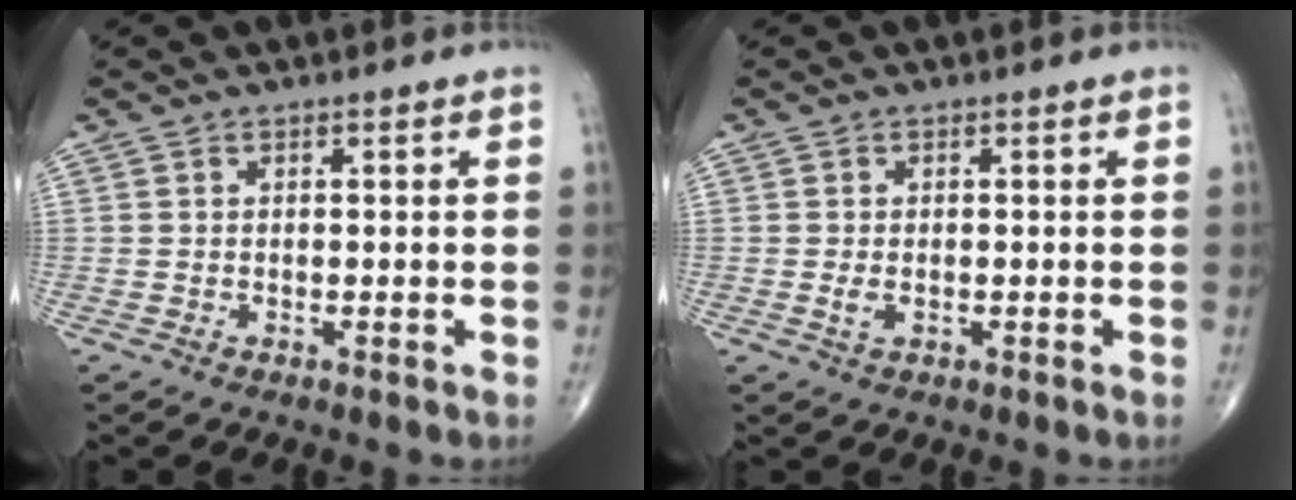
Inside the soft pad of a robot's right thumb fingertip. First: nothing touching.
{"total": 1.6, "force": [-0.3, 0.9, 1.3], "torque": [-0.028, -0.002, -0.005]}